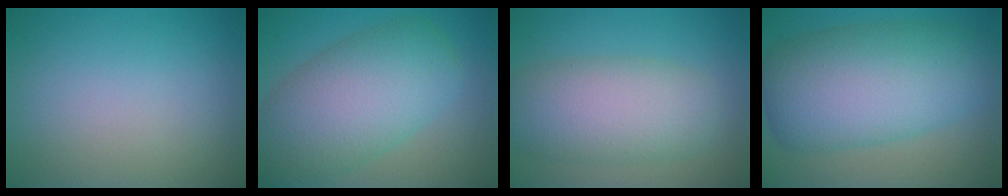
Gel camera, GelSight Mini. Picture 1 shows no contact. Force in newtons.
{"total": 9.5, "press": 9.5, "slide": 0.1}
{"total": 6.9, "press": 6.9, "slide": 0.2}
{"total": 11.0, "press": 11.0, "slide": 0.1}